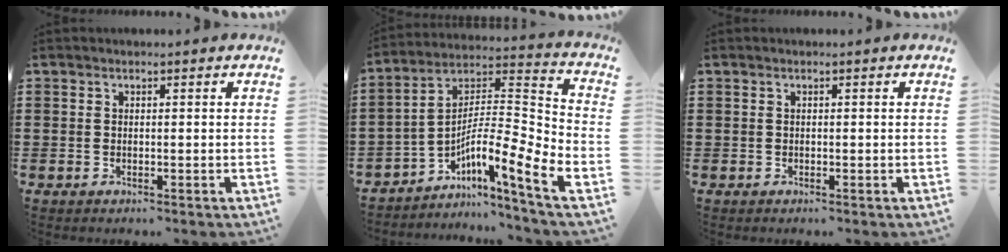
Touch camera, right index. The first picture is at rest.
{"total": 8.6, "force": [-4.7, 0.5, 7.2], "torque": [-0.136, -0.028, -0.100]}
{"total": 0.0}